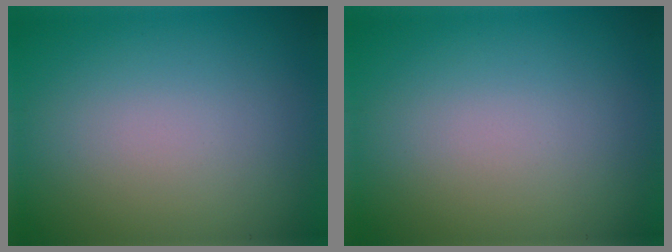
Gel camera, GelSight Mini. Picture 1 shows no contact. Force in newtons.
{"total": 0.0}